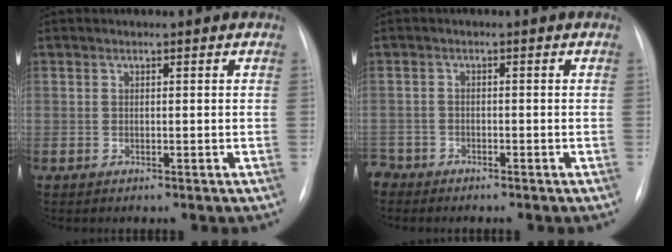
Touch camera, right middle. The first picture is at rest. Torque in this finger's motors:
{"motor_torque": [0.09, -0.11, 0.27, 0.01]}